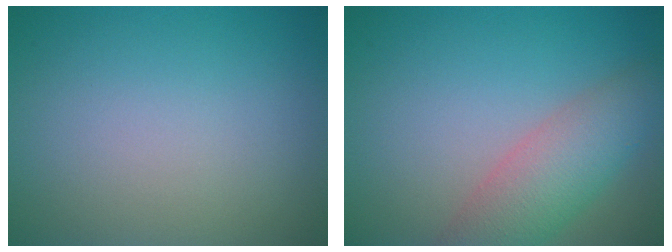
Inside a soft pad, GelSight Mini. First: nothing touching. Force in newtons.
{"total": 5.2, "press": 5.2, "slide": 0.1}